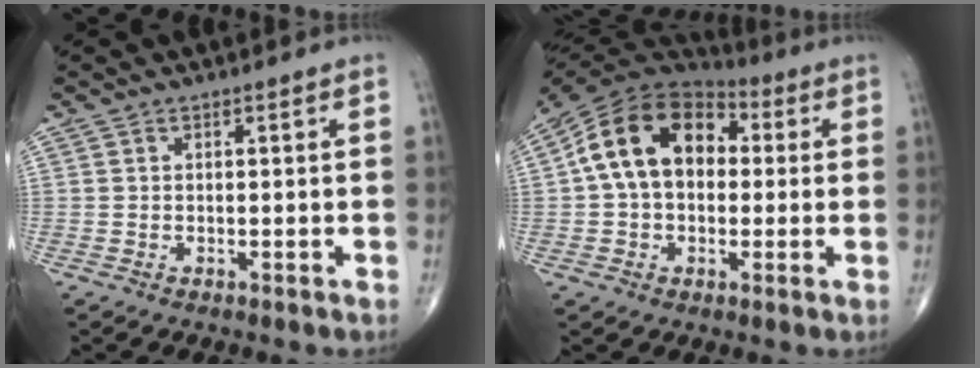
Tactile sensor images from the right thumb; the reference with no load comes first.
{"total": 16.7, "force": [2.0, 11.6, 11.9], "torque": [-0.184, 0.039, 0.023]}